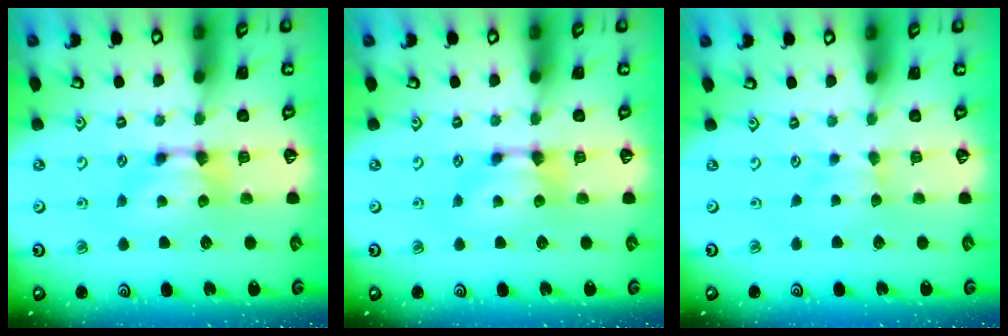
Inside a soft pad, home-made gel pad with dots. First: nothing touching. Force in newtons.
{"total": 0.0}
{"total": 2.4, "press": 2.3, "slide": 0.6}